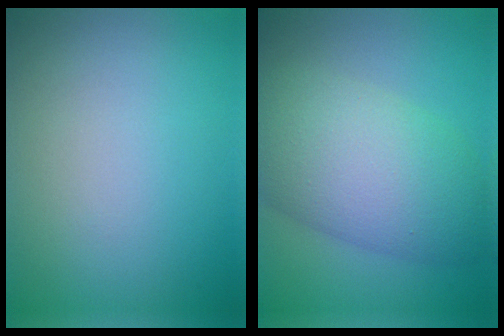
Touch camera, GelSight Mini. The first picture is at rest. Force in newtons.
{"total": 9.1, "press": 9.1, "slide": 0.0}